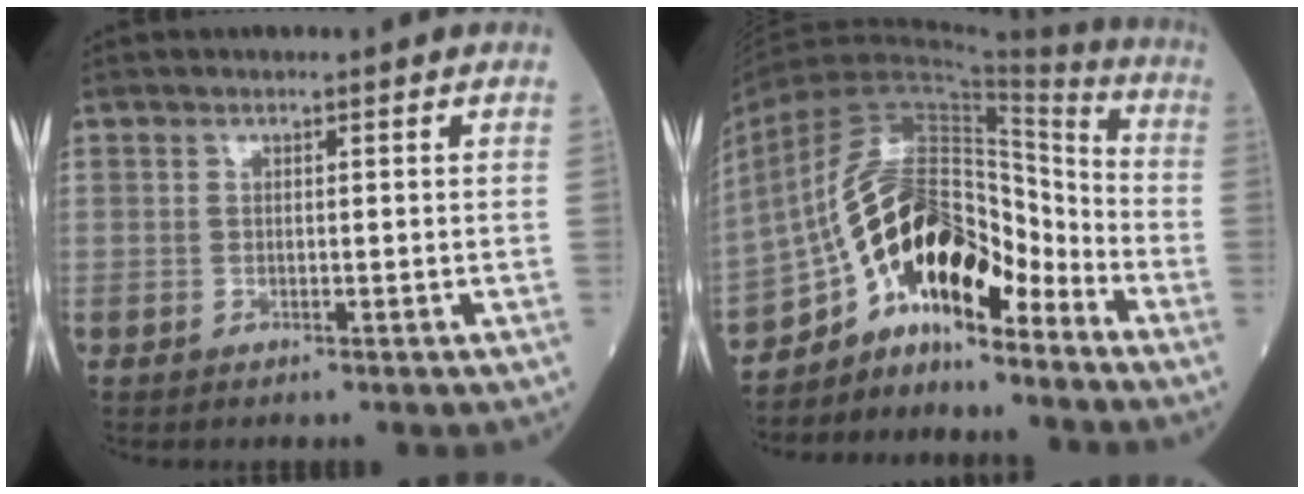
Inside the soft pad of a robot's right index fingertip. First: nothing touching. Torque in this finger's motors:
{"motor_torque": [1.51, -0.63, 1.06, 0.17]}